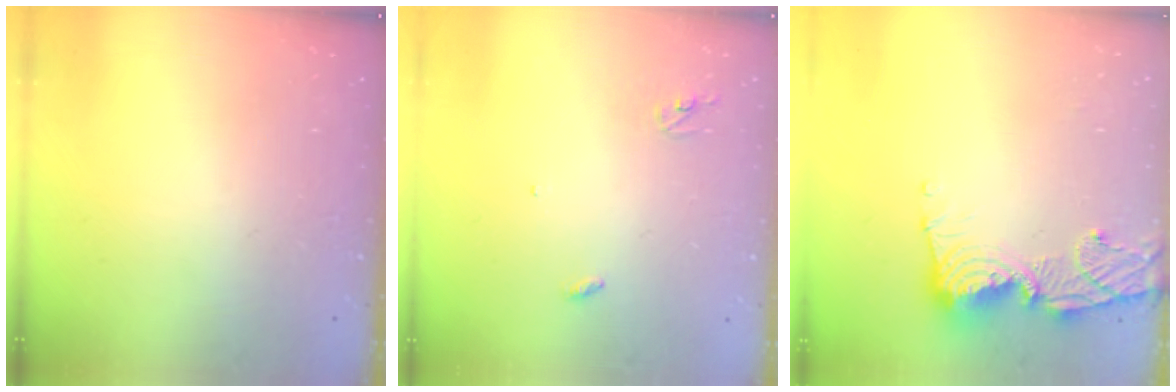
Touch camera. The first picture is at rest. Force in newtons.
{"total": 3.0, "press": 2.9, "slide": 0.2}
{"total": 12.9, "press": 12.8, "slide": 1.6}